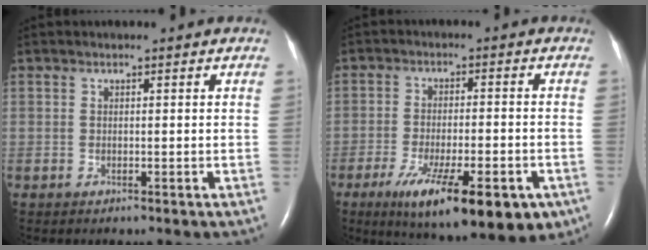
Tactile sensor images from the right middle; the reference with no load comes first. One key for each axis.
{"total": 16.5, "fx": -9.2, "fy": 4.4, "fz": 12.9, "tx": -0.170, "ty": -0.027, "tz": -0.135}